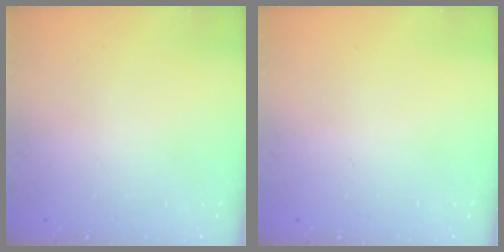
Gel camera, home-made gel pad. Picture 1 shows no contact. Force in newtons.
{"total": 0.0}